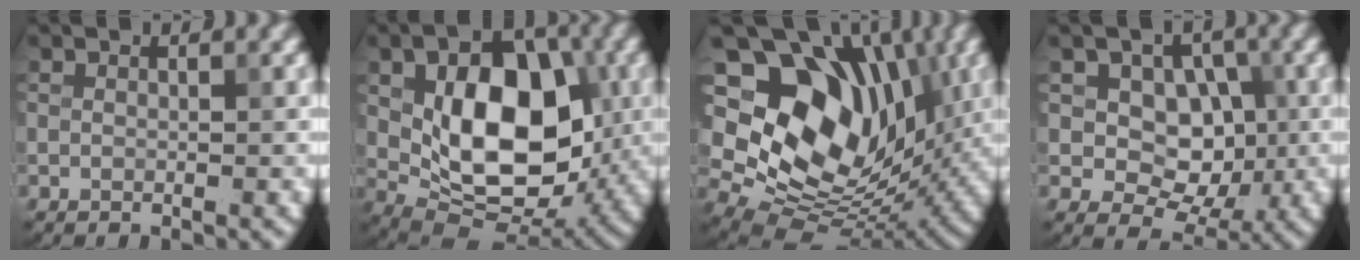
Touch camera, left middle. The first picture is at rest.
{"total": 11.3, "force": [0.8, 7.1, 8.8], "torque": [-0.140, -0.009, 0.016]}
{"total": 15.3, "force": [4.4, 10.7, 10.0], "torque": [-0.160, 0.021, 0.080]}
{"total": 6.4, "force": [0.8, 5.2, 3.7], "torque": [-0.049, 0.002, 0.005]}